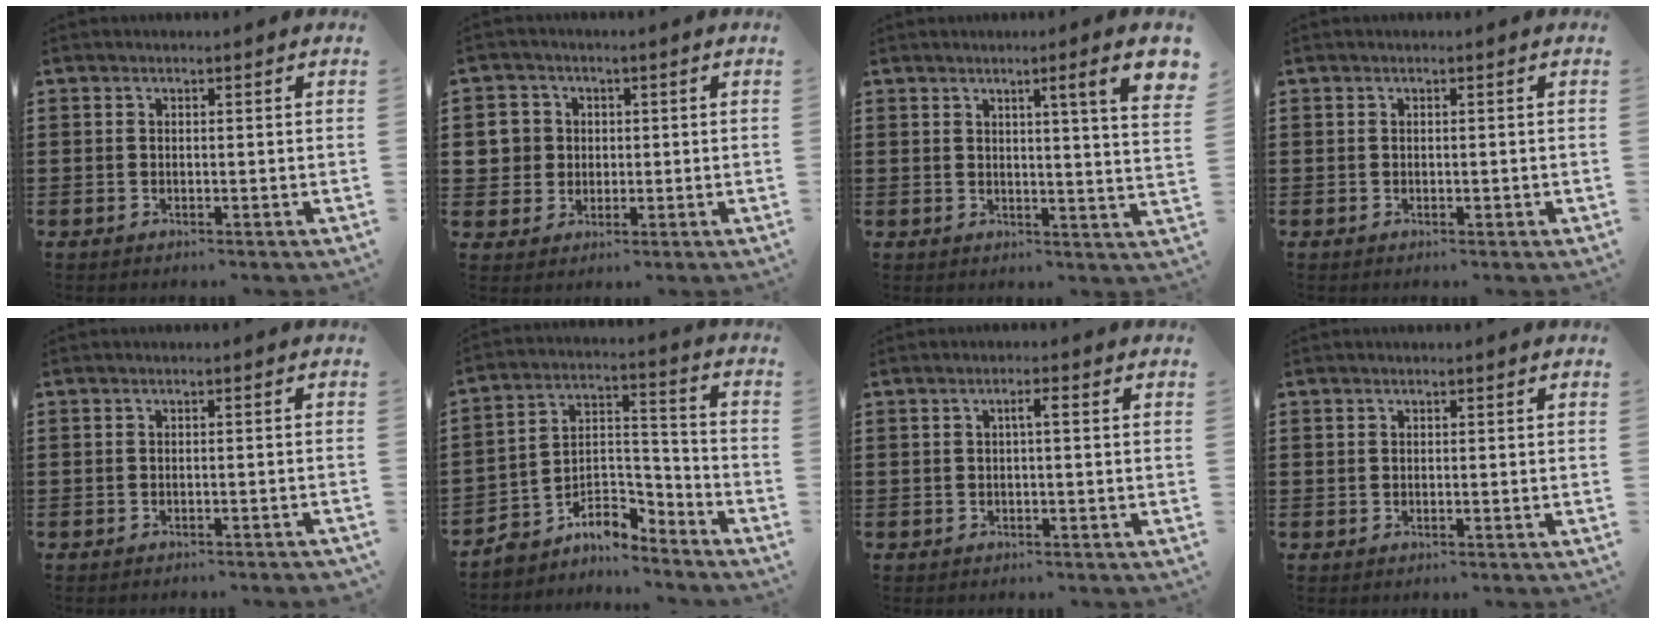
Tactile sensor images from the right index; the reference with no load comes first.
{"total": 4.7, "force": [0.5, 4.6, 1.0], "torque": [-0.048, 0.015, 0.006]}
{"total": 6.4, "force": [3.0, -0.3, 5.6], "torque": [-0.090, -0.013, 0.041]}
{"total": 0.0}
{"total": 0.9, "force": [-0.9, 0.0, 0.2], "torque": [-0.005, 0.000, -0.018]}
{"total": 6.2, "force": [-5.2, 3.0, 1.7], "torque": [-0.038, 0.002, -0.103]}
{"total": 1.6, "force": [0.1, 0.1, 1.6], "torque": [-0.032, 0.003, -0.001]}
{"total": 0.0}